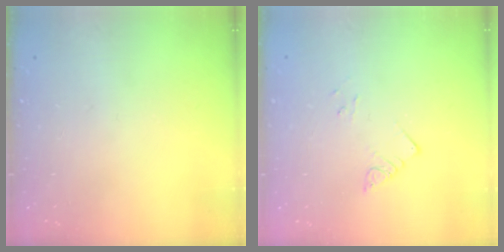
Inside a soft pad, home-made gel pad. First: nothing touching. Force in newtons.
{"total": 2.9, "press": 2.9, "slide": 0.4}